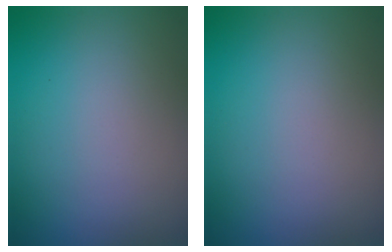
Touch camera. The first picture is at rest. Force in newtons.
{"total": 0.0}